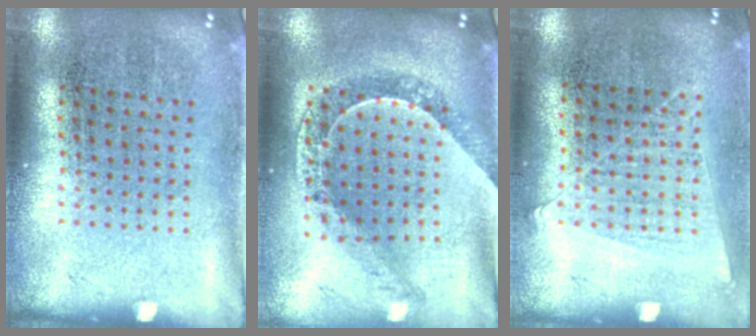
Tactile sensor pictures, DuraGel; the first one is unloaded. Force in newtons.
{"total": 0.8, "press": 0.7, "slide": 0.1}
{"total": 1.1, "press": 1.0, "slide": 0.4}